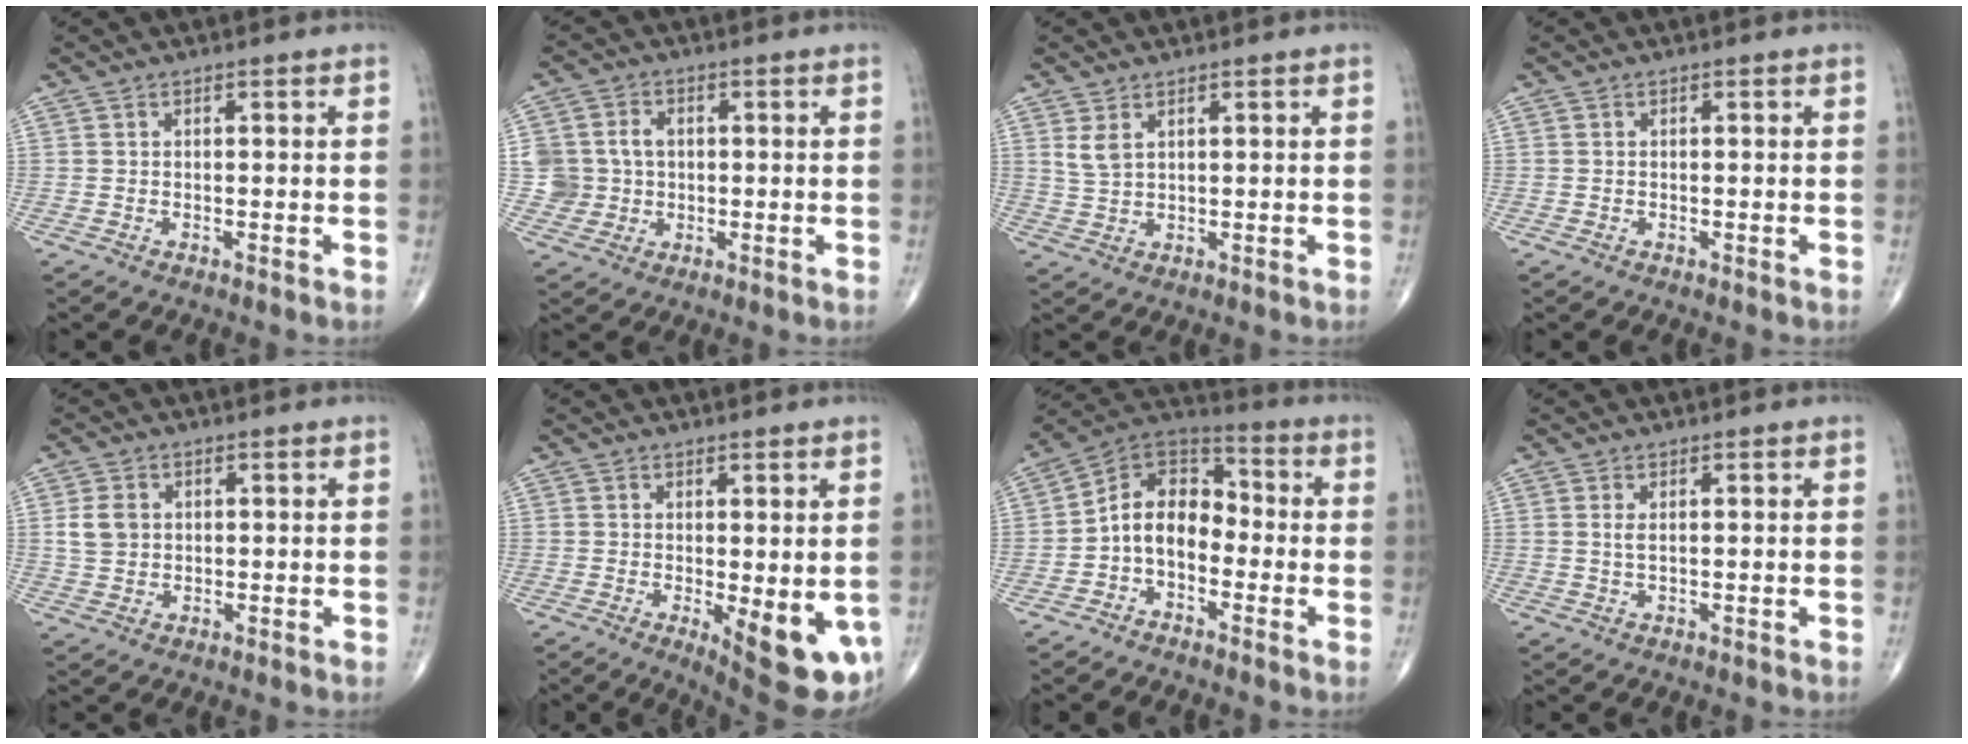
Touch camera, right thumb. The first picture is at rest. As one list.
[{"total": 6.6, "force": [0.3, 6.3, 1.8], "torque": [-0.012, 0.010, 0.007]}, {"total": 3.0, "force": [1.6, 1.4, 2.1], "torque": [-0.045, -0.004, 0.041]}, {"total": 0.0}, {"total": 4.5, "force": [0.8, 3.6, 2.6], "torque": [-0.040, 0.001, 0.017]}, {"total": 10.6, "force": [-2.3, 3.7, 9.7], "torque": [-0.111, -0.023, -0.020]}, {"total": 10.9, "force": [-2.4, 7.6, 7.3], "torque": [-0.099, 0.055, -0.061]}, {"total": 1.5, "force": [0.4, 0.6, 1.3], "torque": [-0.030, 0.000, 0.012]}]